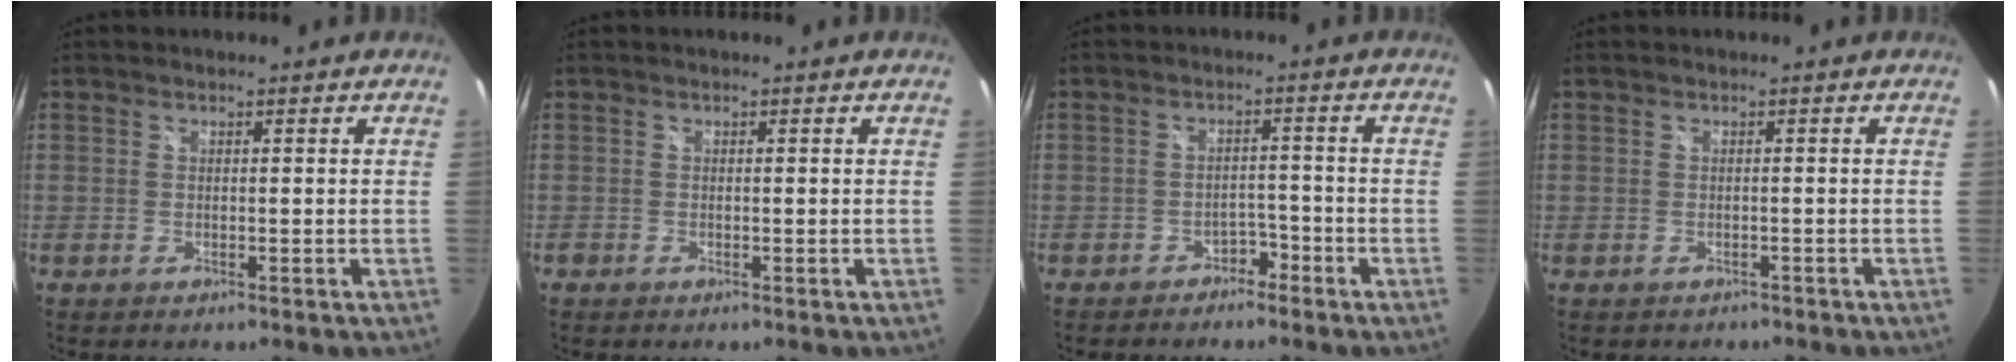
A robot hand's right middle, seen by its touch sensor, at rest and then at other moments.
{"total": 0.6, "force": [-0.4, 0.3, 0.1], "torque": [-0.002, -0.003, -0.012]}
{"total": 4.5, "force": [-3.4, 2.4, 1.7], "torque": [-0.035, 0.012, -0.044]}
{"total": 1.1, "force": [-0.8, 0.8, 0.0], "torque": [-0.004, 0.001, -0.010]}